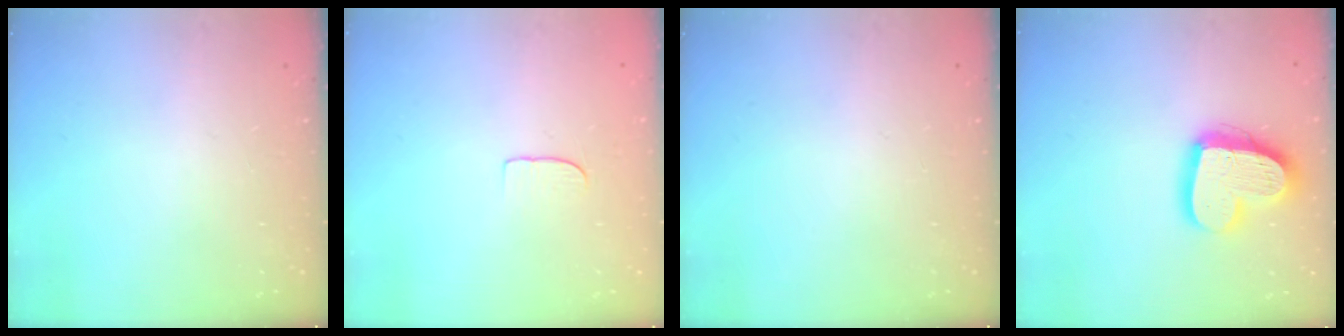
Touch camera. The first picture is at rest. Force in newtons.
{"total": 5.0, "press": 4.9, "slide": 0.4}
{"total": 0.0}
{"total": 17.2, "press": 17.2, "slide": 1.4}